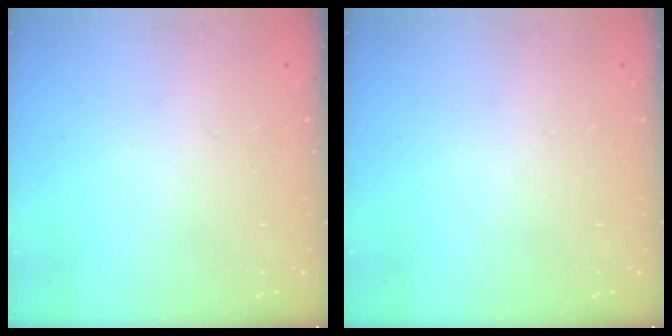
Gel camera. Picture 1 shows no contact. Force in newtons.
{"total": 0.0}